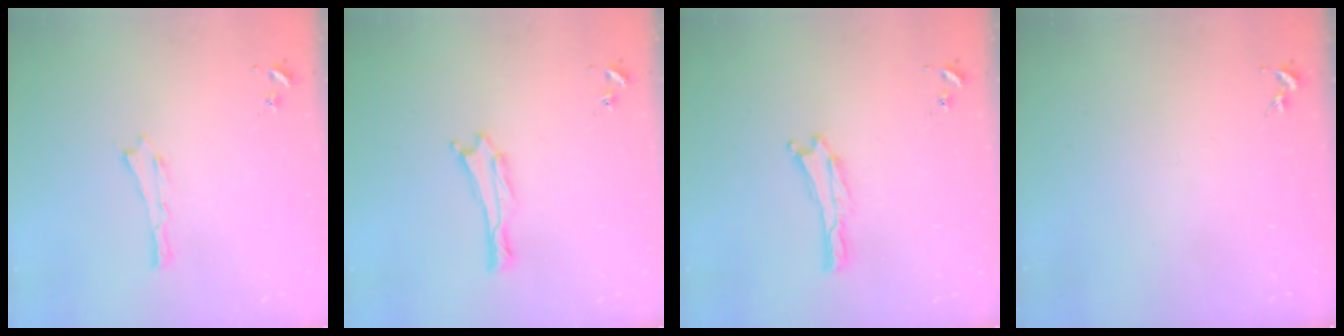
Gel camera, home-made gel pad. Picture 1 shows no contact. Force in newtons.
{"total": 0.6, "press": 0.5, "slide": 0.1}
{"total": 0.0}
{"total": 0.0}